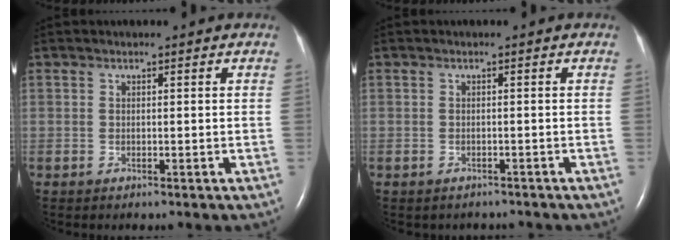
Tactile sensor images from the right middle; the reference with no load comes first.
{"total": 2.6, "force": [-2.3, 1.2, 0.3], "torque": [-0.011, 0.000, -0.026]}